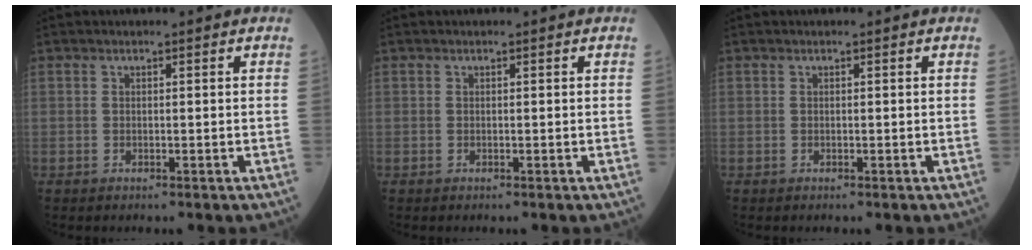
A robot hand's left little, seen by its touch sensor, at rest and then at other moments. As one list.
[{"total": 0.0}, {"total": 0.0}]